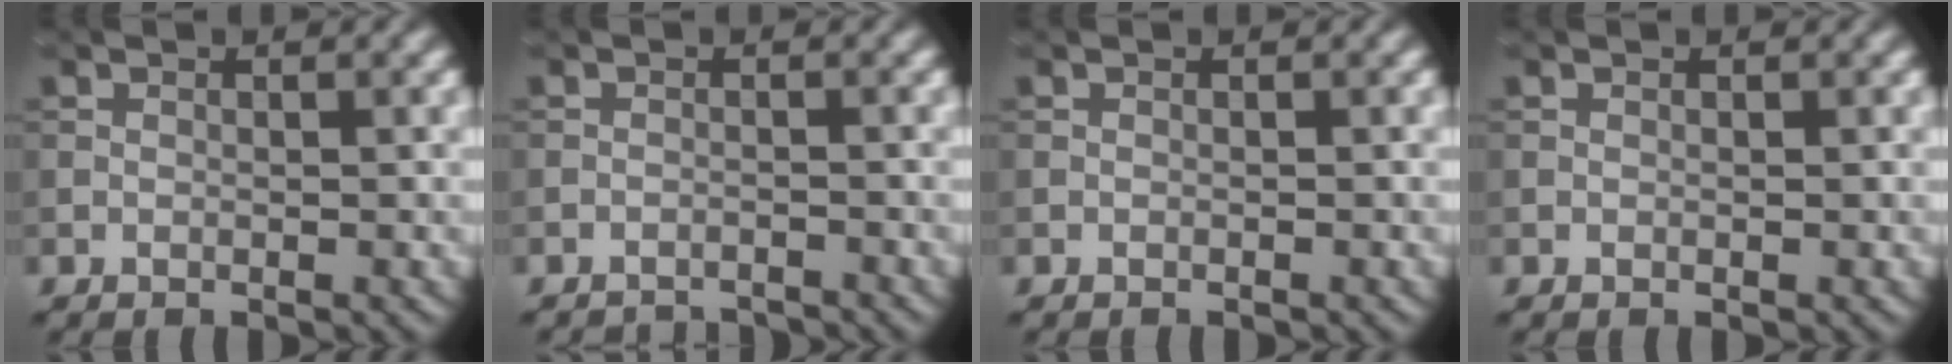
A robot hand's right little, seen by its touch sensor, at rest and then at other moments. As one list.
[{"total": 3.2, "force": [-3.1, 0.3, 0.4], "torque": [-0.010, -0.005, -0.050]}, {"total": 0.6, "force": [-0.6, 0.0, 0.1], "torque": [0.002, -0.001, -0.011]}, {"total": 0.0}]